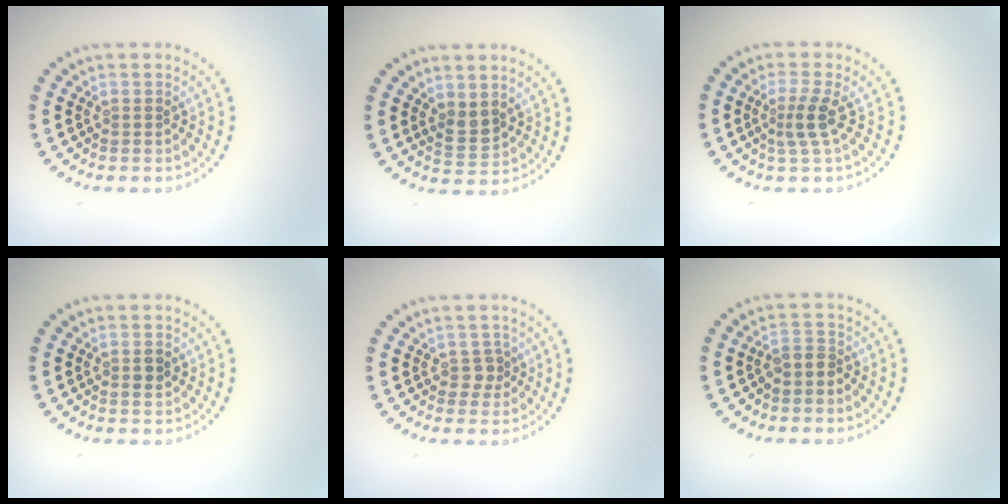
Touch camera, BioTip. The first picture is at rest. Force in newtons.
{"total": 1.7, "press": 1.6, "slide": 0.7}
{"total": 2.4, "press": 1.7, "slide": 1.6}
{"total": 1.1, "press": 1.1, "slide": 0.2}
{"total": 1.2, "press": 1.0, "slide": 0.7}
{"total": 1.8, "press": 1.4, "slide": 1.2}